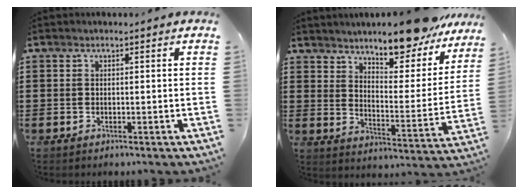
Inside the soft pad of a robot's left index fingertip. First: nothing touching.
{"total": 9.8, "force": [9.3, 1.1, 3.1], "torque": [-0.056, -0.071, 0.162]}